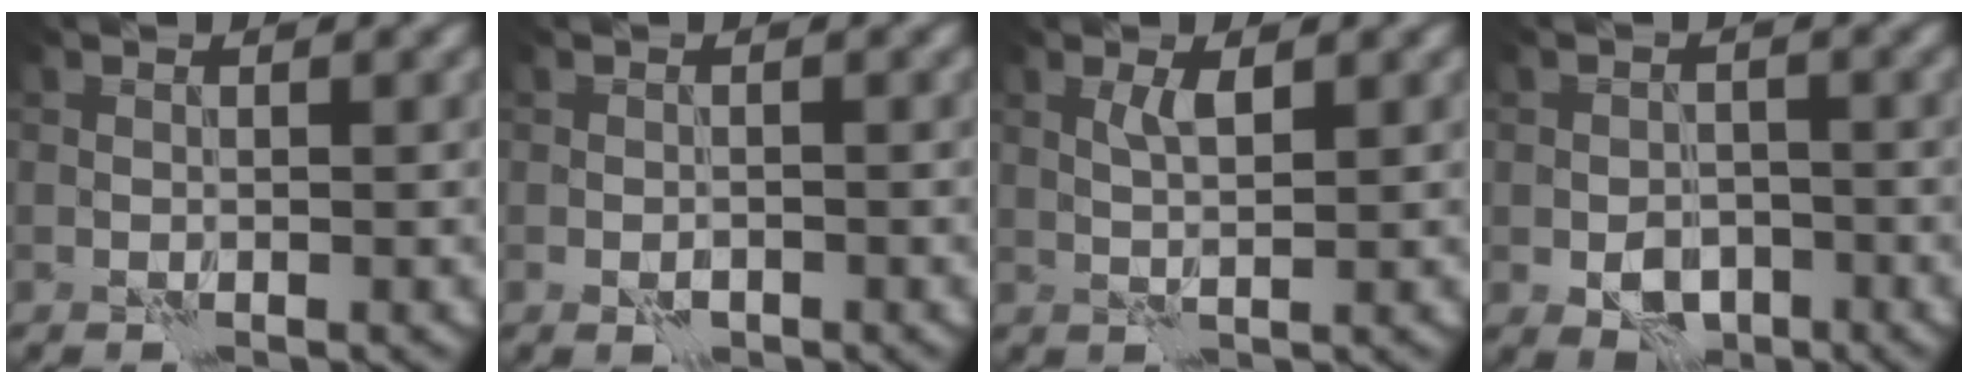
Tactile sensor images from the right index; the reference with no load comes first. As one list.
[{"total": 1.1, "force": [-0.6, 0.7, 0.7], "torque": [-0.014, -0.001, -0.011]}, {"total": 1.8, "force": [0.7, 0.3, 1.6], "torque": [-0.036, -0.001, 0.012]}, {"total": 3.4, "force": [-1.4, 2.4, 2.0], "torque": [-0.032, -0.005, -0.026]}]